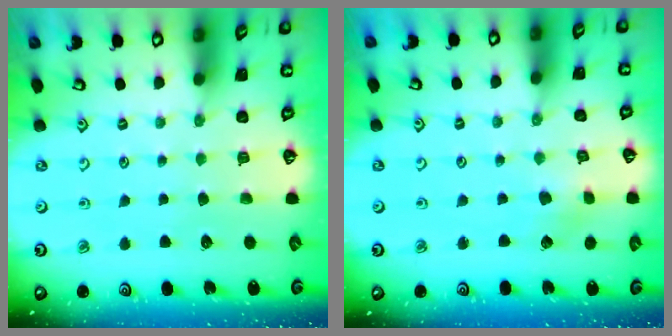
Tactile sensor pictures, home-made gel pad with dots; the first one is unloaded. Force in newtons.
{"total": 2.8, "press": 2.8, "slide": 0.4}